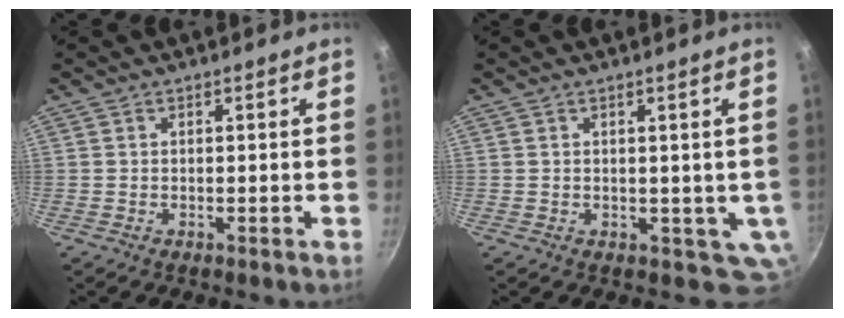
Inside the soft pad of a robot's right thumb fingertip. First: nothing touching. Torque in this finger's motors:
{"motor_torque": [0.29, 0.09, 0.61, -0.31, 0.04]}